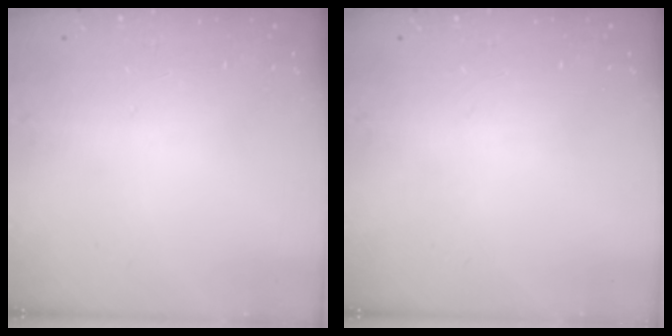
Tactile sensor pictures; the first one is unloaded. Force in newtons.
{"total": 0.0}